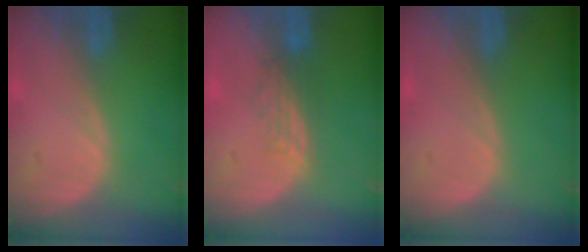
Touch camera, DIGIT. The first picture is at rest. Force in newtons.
{"total": 2.8, "press": 2.6, "slide": 1.2}
{"total": 0.0}